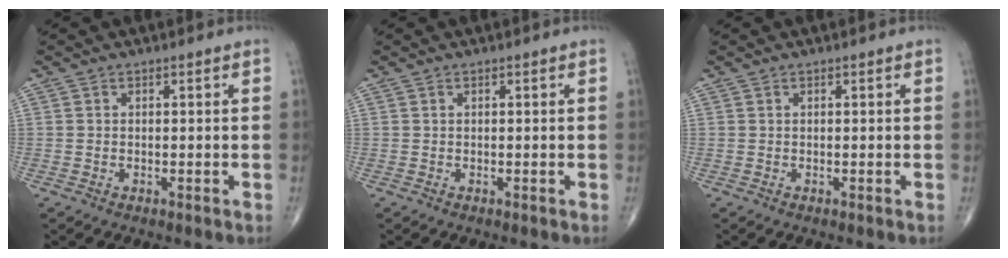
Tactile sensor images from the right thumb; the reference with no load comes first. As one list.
[{"total": 0.0}, {"total": 0.0}]